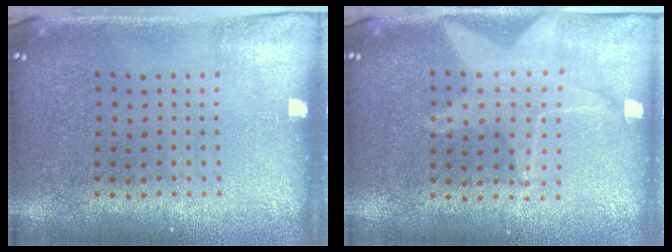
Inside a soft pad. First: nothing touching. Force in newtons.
{"total": 1.6, "press": 1.5, "slide": 0.6}